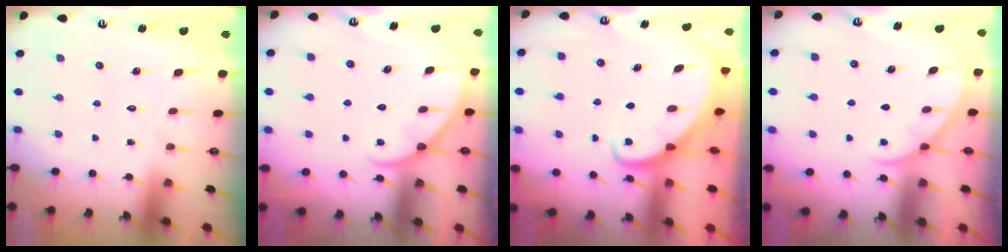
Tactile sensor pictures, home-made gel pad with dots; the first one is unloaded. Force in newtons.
{"total": 2.9, "press": 2.9, "slide": 0.4}
{"total": 2.3, "press": 2.3, "slide": 0.3}
{"total": 1.9, "press": 1.9, "slide": 0.2}